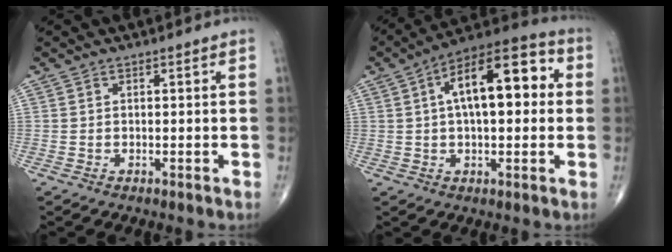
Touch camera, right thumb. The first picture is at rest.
{"total": 16.8, "force": [3.0, 7.7, 14.7], "torque": [-0.206, 0.033, 0.037]}